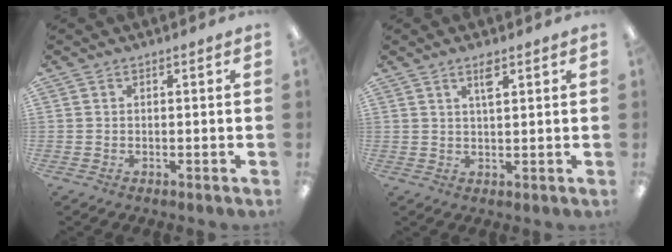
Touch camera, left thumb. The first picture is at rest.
{"total": 3.6, "force": [2.3, 1.1, 2.6], "torque": [-0.043, -0.003, 0.036]}